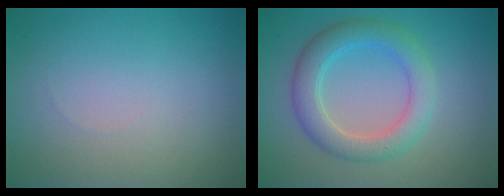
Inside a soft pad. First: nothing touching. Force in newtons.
{"total": 4.6, "press": 4.6, "slide": 0.2}